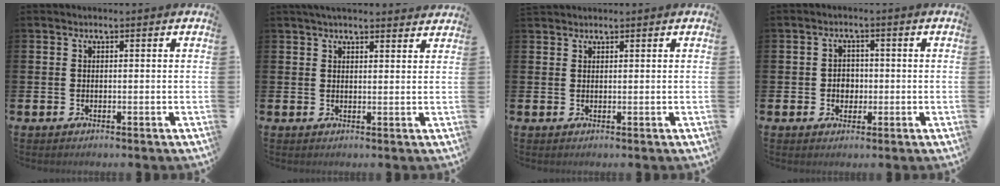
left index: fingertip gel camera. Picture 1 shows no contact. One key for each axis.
{"total": 3.1, "fx": 3.0, "fy": 0.5, "fz": 0.9, "tx": -0.020, "ty": -0.008, "tz": 0.054}
{"total": 1.2, "fx": 1.2, "fy": 0.3, "fz": -0.1, "tx": 0.010, "ty": -0.001, "tz": 0.021}
{"total": 2.7, "fx": -0.3, "fy": 2.3, "fz": 1.2, "tx": -0.009, "ty": 0.000, "tz": -0.014}